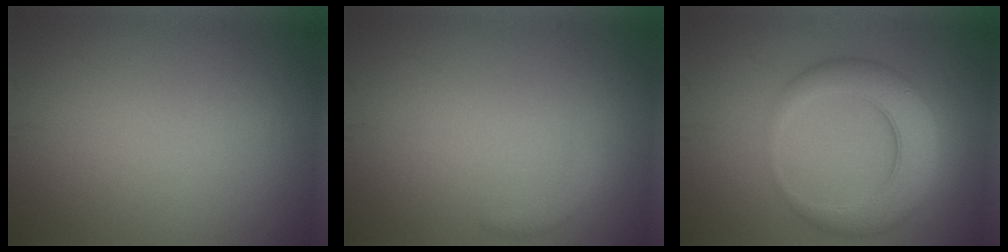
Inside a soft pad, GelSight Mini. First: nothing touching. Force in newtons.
{"total": 1.0, "press": 1.0, "slide": 0.1}
{"total": 5.9, "press": 5.9, "slide": 0.2}